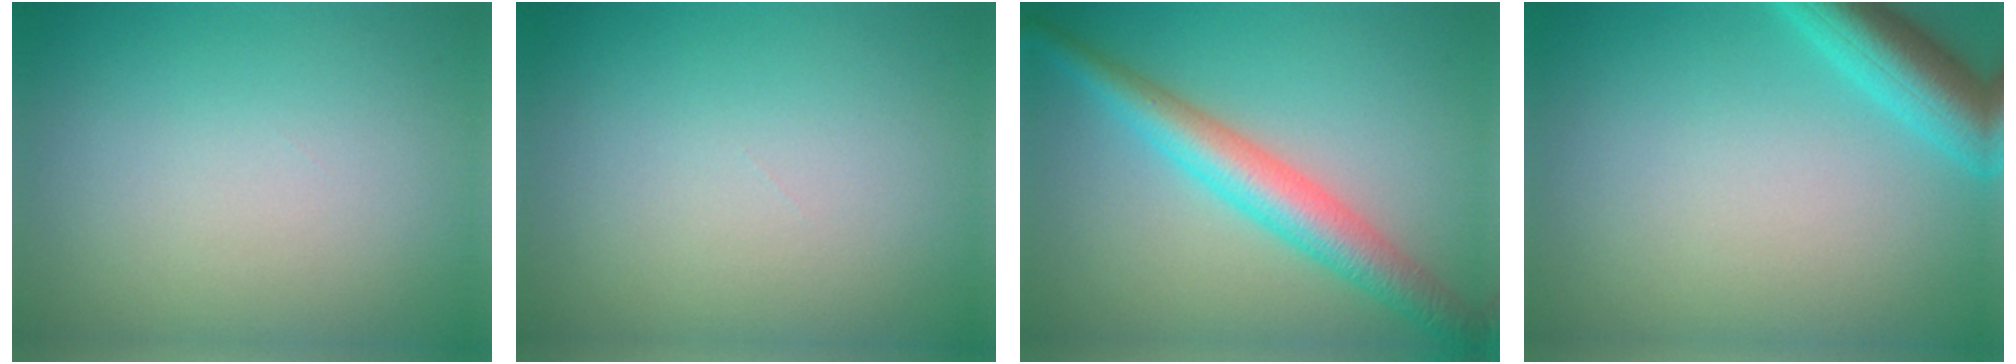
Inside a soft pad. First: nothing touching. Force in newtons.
{"total": 0.0}
{"total": 5.0, "press": 5.0, "slide": 0.1}
{"total": 4.9, "press": 4.9, "slide": 0.3}